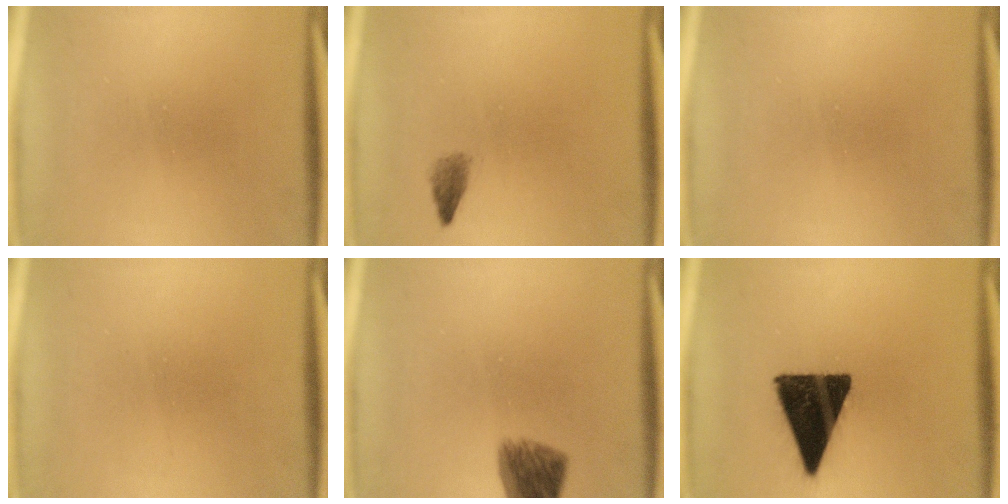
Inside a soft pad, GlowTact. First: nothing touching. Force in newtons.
{"total": 1.5}
{"total": 0.0}
{"total": 1.4}
{"total": 6.7}
{"total": 16.1}